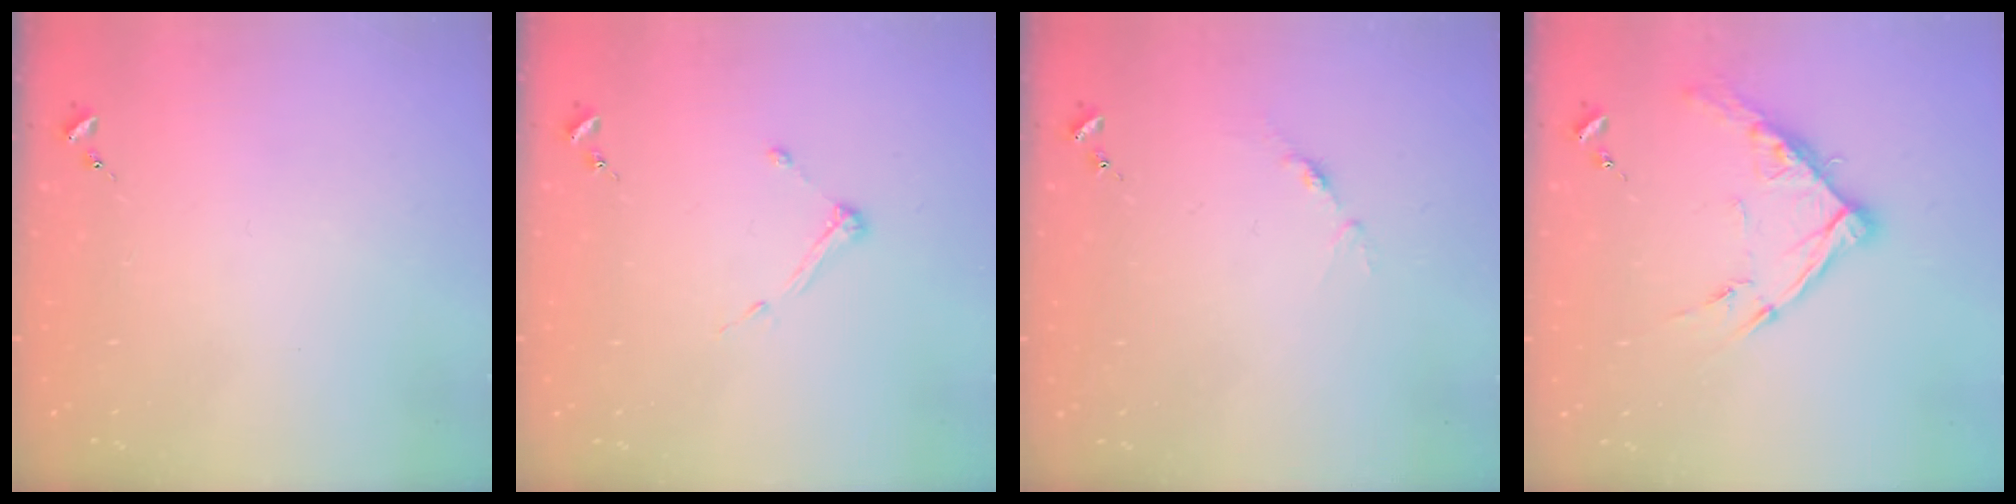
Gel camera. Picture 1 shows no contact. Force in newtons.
{"total": 4.4, "press": 4.3, "slide": 0.5}
{"total": 3.8, "press": 3.8, "slide": 0.5}
{"total": 12.4, "press": 12.3, "slide": 1.0}